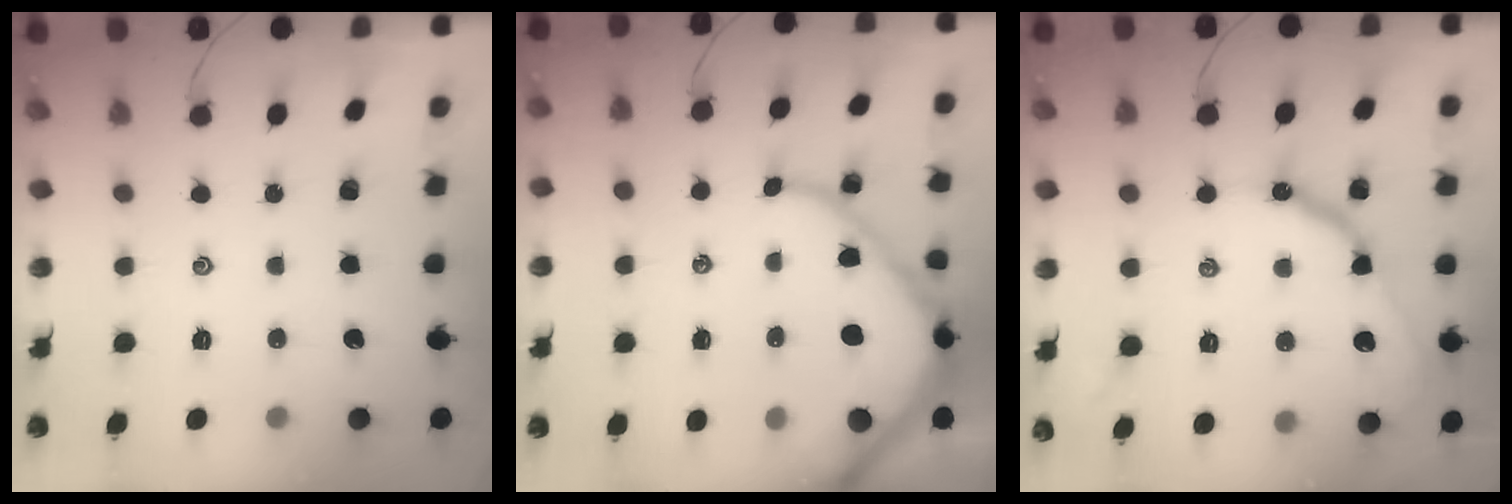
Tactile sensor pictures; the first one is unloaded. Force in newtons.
{"total": 11.3, "press": 11.2, "slide": 1.1}
{"total": 10.6, "press": 10.5, "slide": 0.4}